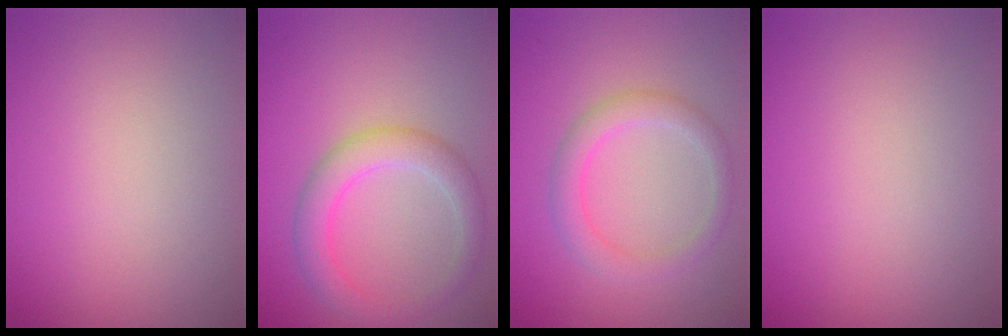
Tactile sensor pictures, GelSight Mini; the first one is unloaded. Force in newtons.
{"total": 3.7, "press": 3.7, "slide": 0.2}
{"total": 2.7, "press": 2.7, "slide": 0.1}
{"total": 0.0}